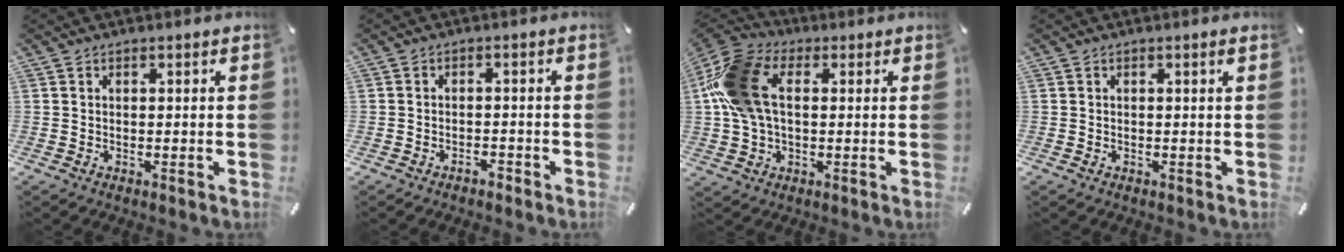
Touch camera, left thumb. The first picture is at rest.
{"total": 2.0, "force": [-1.7, 0.9, 0.3], "torque": [-0.006, 0.008, -0.037]}
{"total": 17.7, "force": [2.7, 11.7, 13.0], "torque": [-0.291, 0.009, 0.048]}
{"total": 0.7, "force": [0.1, -0.1, 0.7], "torque": [-0.012, -0.001, 0.001]}